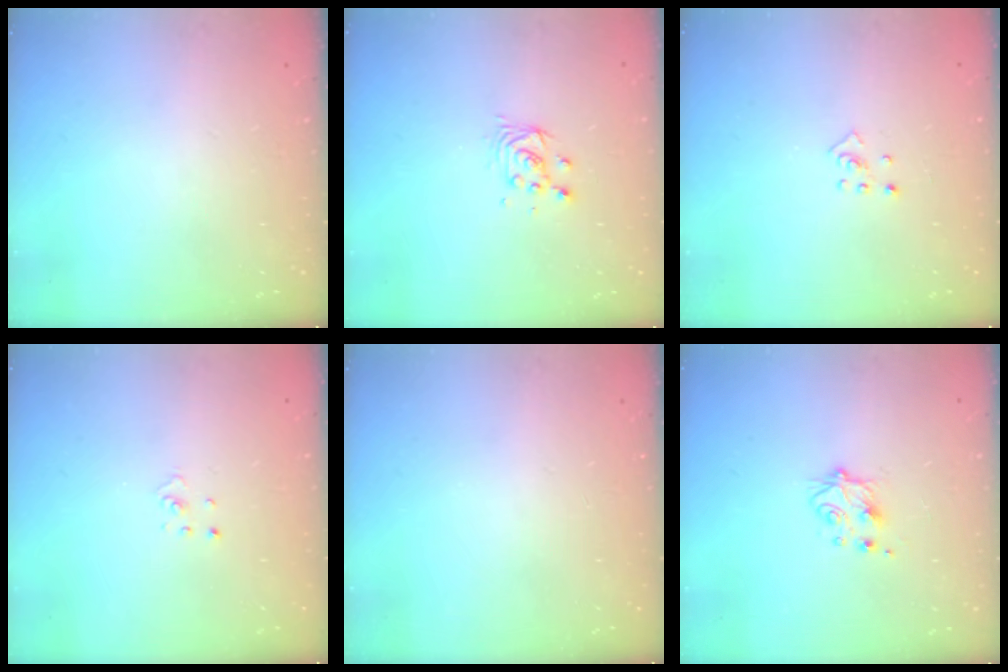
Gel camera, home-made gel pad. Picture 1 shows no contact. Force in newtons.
{"total": 3.9, "press": 3.9, "slide": 0.3}
{"total": 3.3, "press": 3.2, "slide": 0.7}
{"total": 0.9, "press": 0.9, "slide": 0.1}
{"total": 0.0}
{"total": 4.9, "press": 4.8, "slide": 0.7}